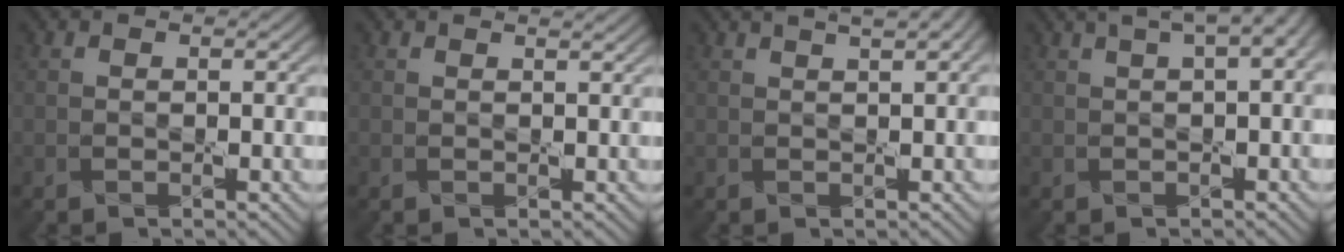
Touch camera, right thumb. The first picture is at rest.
{"total": 0.8, "force": [0.7, 0.0, 0.3], "torque": [-0.011, -0.002, 0.008]}
{"total": 3.7, "force": [2.2, 0.9, 2.9], "torque": [-0.032, 0.017, 0.013]}
{"total": 8.0, "force": [3.4, 2.9, 6.6], "torque": [-0.077, 0.035, 0.033]}